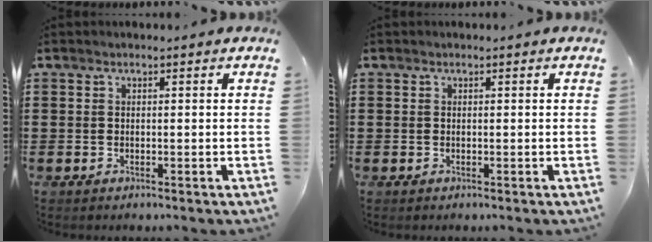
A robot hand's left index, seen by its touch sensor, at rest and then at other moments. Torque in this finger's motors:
{"motor_torque": [0.00, 0.00, 0.00, -0.01]}